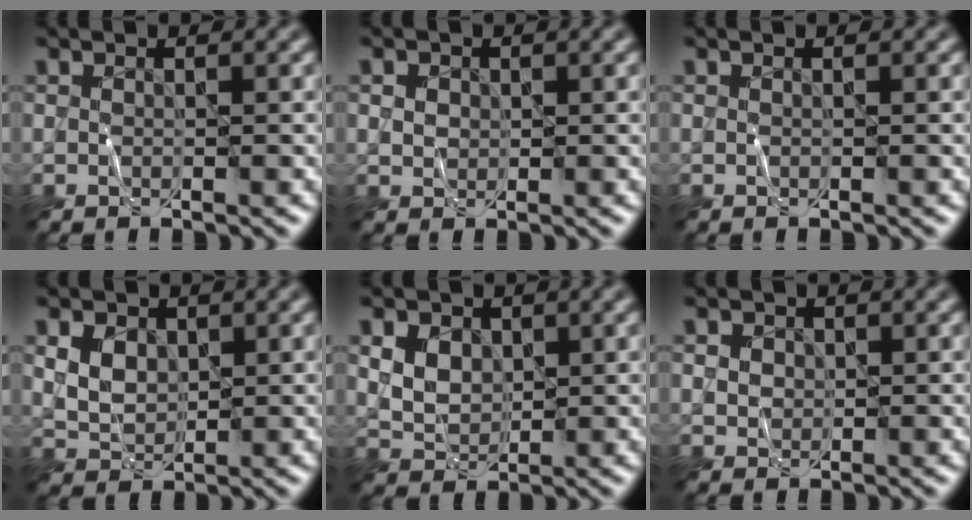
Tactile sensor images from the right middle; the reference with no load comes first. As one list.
[{"total": 2.0, "force": [0.8, 1.6, 0.9], "torque": [-0.021, 0.002, 0.017]}, {"total": 0.0}, {"total": 3.7, "force": [1.3, 2.8, 2.1], "torque": [-0.052, 0.005, 0.025]}, {"total": 5.6, "force": [2.1, 4.3, 3.0], "torque": [-0.064, 0.021, 0.032]}, {"total": 2.6, "force": [1.0, 2.1, 1.1], "torque": [-0.023, 0.004, 0.015]}]